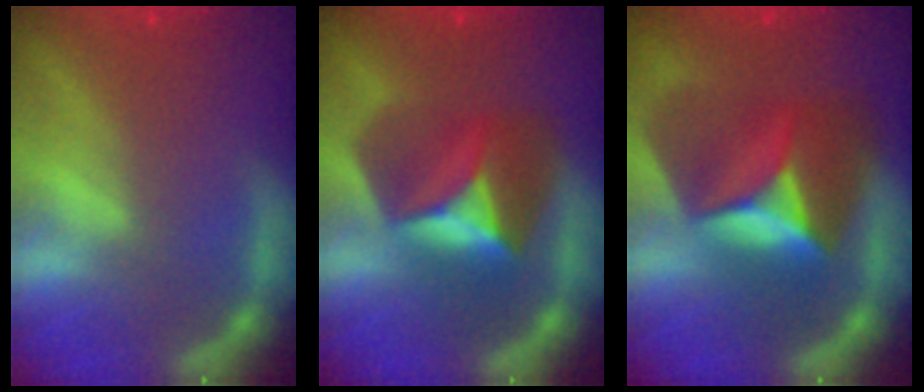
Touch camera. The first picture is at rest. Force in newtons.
{"total": 7.9}
{"total": 10.0}